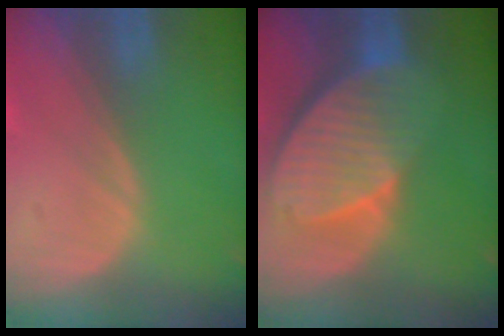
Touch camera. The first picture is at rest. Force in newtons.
{"total": 10.2, "press": 8.9, "slide": 5.1}